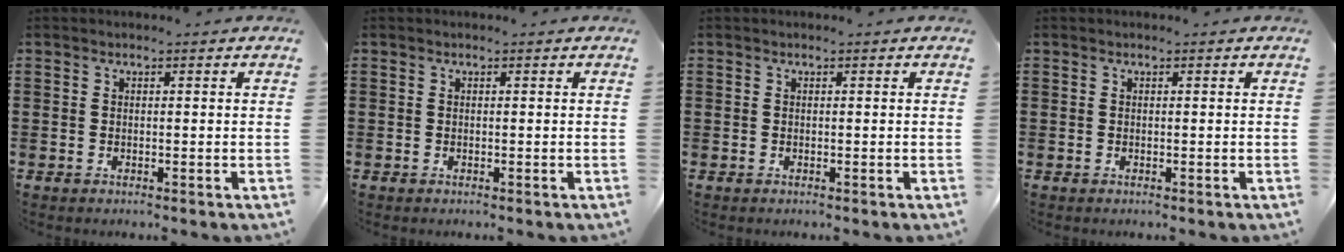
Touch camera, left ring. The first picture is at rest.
{"total": 0.0}
{"total": 0.0}
{"total": 0.0}